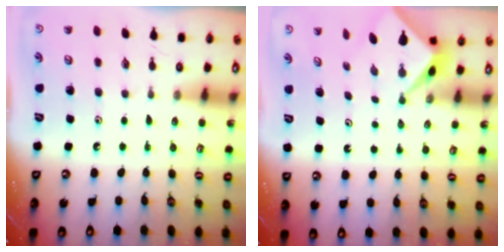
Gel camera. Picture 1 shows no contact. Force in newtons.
{"total": 2.1, "press": 2.1, "slide": 0.2}